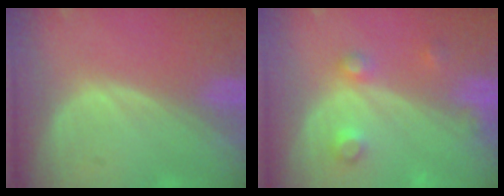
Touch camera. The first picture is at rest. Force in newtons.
{"total": 3.6, "press": 3.5, "slide": 0.1}